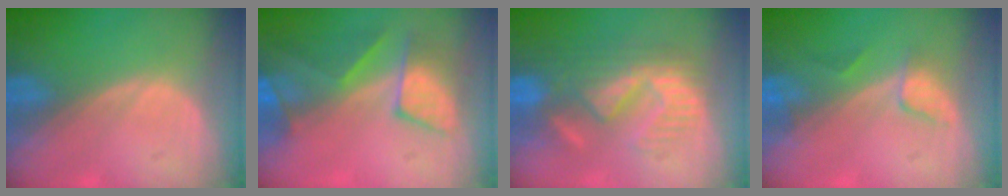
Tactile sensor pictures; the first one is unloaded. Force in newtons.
{"total": 8.2, "press": 7.9, "slide": 2.4}
{"total": 9.4, "press": 9.0, "slide": 2.7}
{"total": 2.8, "press": 2.7, "slide": 0.4}